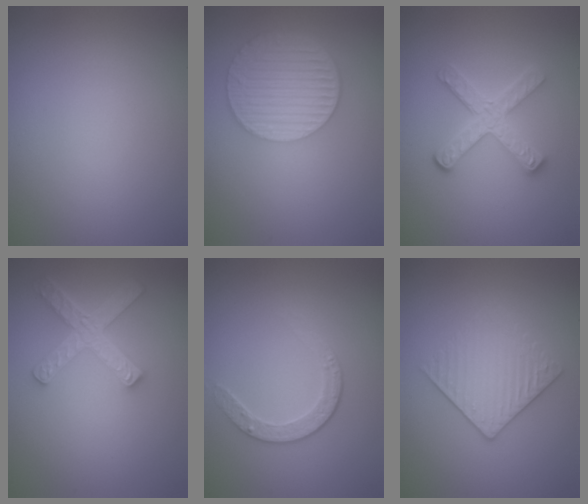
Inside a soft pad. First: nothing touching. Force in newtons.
{"total": 6.2, "press": 4.4, "slide": 4.3}
{"total": 3.6, "press": 3.1, "slide": 1.7}
{"total": 4.5, "press": 3.8, "slide": 2.5}
{"total": 2.2, "press": 1.6, "slide": 1.5}
{"total": 3.6, "press": 3.1, "slide": 1.8}